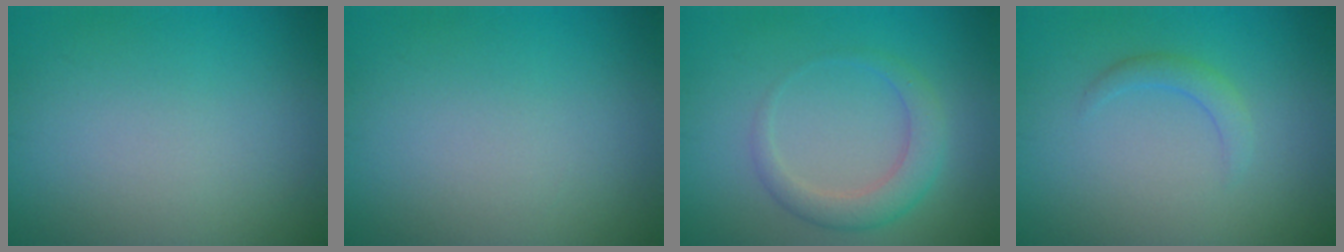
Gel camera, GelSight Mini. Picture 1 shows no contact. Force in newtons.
{"total": 0.0}
{"total": 3.0, "press": 3.0, "slide": 0.1}
{"total": 1.4, "press": 1.4, "slide": 0.0}